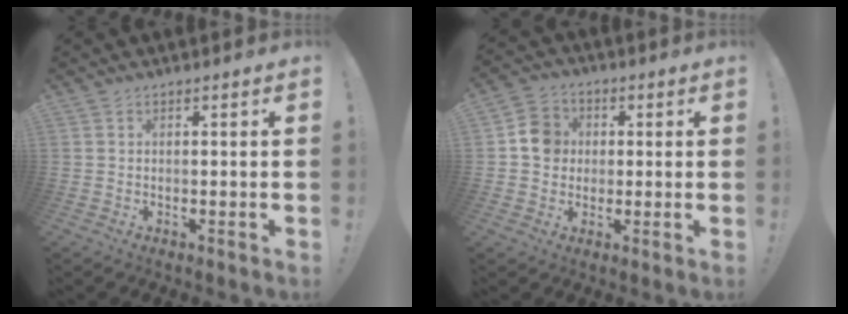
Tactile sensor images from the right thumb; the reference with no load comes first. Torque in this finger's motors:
{"motor_torque": [0.29, 0.11, 0.30, -0.05, -0.01]}